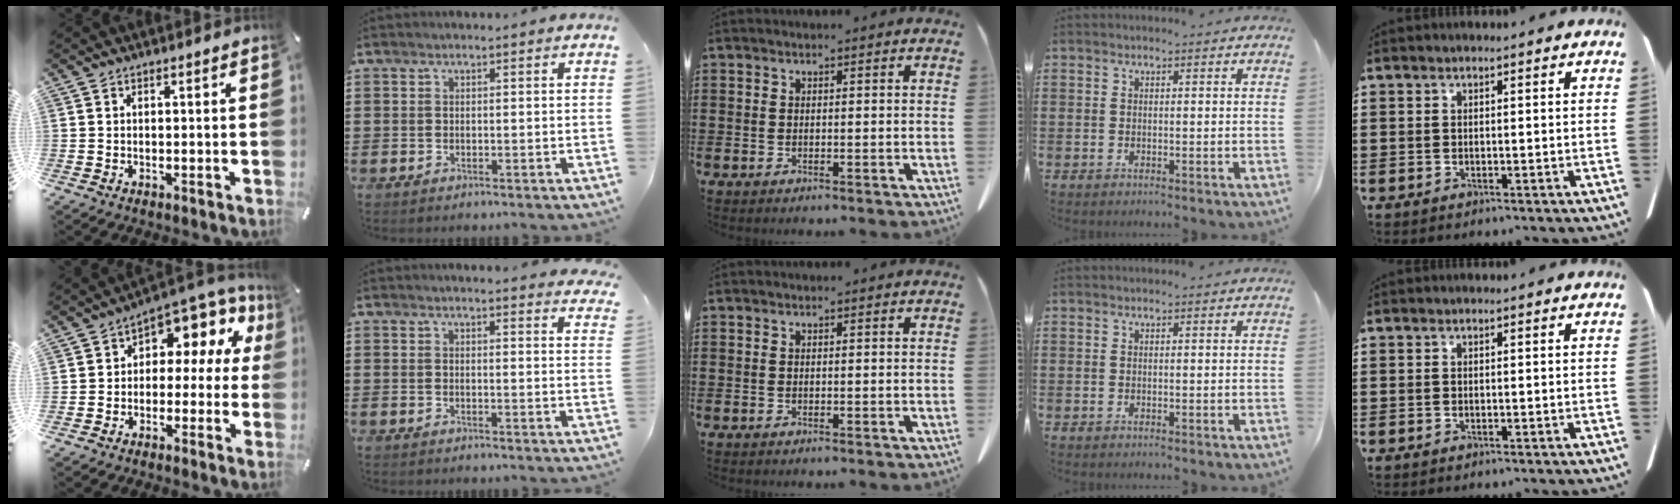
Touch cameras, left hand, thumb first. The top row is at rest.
{"thumb": {"total": 7.2, "force": [2.8, 4.9, 4.5], "torque": [-0.060, -0.037, 0.047]}, "index": {"total": 2.6, "force": [2.6, -0.3, 0.3], "torque": [-0.005, -0.013, 0.047]}}